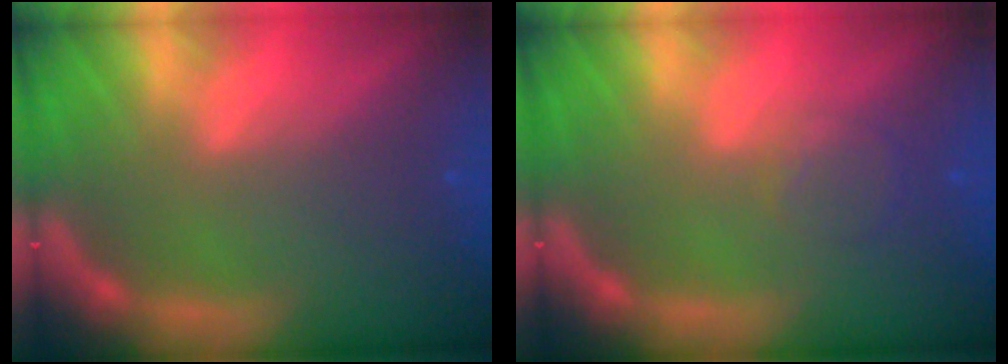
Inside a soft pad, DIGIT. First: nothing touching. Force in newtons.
{"total": 2.0}